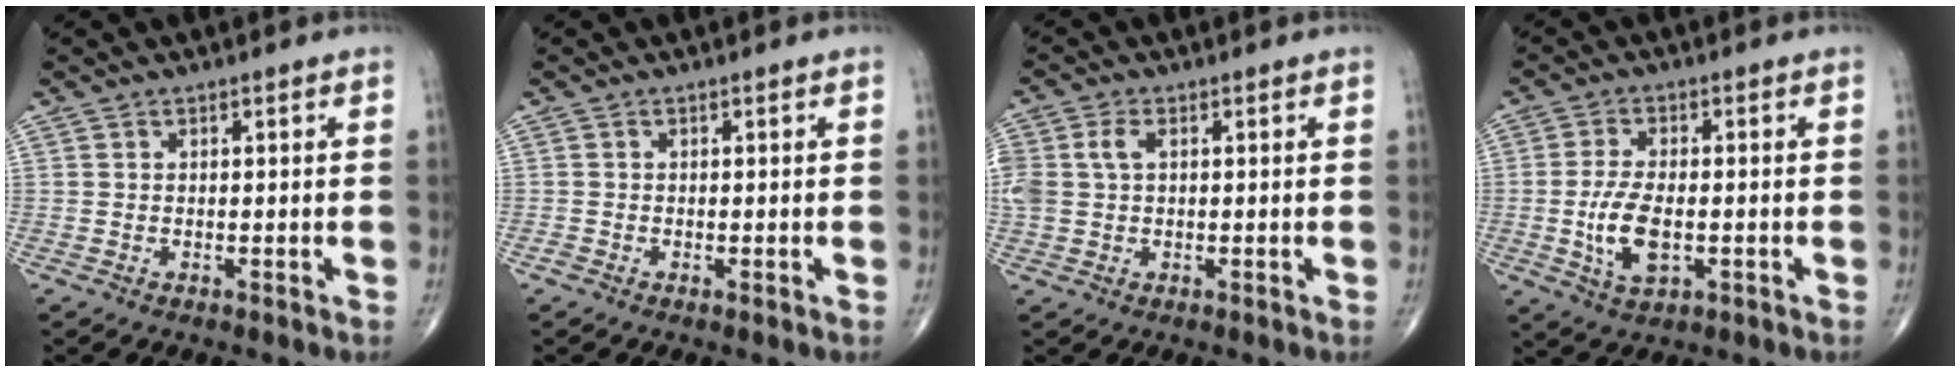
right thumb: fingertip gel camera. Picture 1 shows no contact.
{"total": 0.8, "force": [-0.4, 0.4, 0.5], "torque": [-0.011, -0.002, -0.009]}
{"total": 6.2, "force": [1.2, 4.1, 4.5], "torque": [-0.121, 0.017, 0.028]}
{"total": 8.2, "force": [-1.5, 4.0, 7.0], "torque": [-0.142, -0.001, -0.024]}